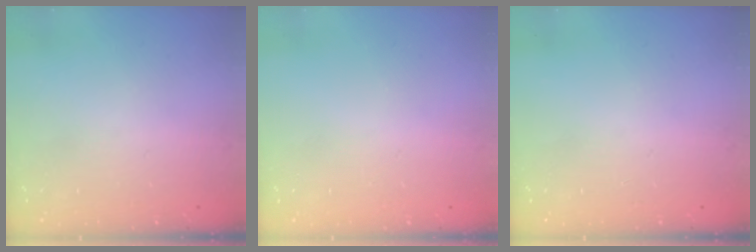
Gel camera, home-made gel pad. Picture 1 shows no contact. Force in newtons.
{"total": 0.6, "press": 0.6, "slide": 0.2}
{"total": 0.0}